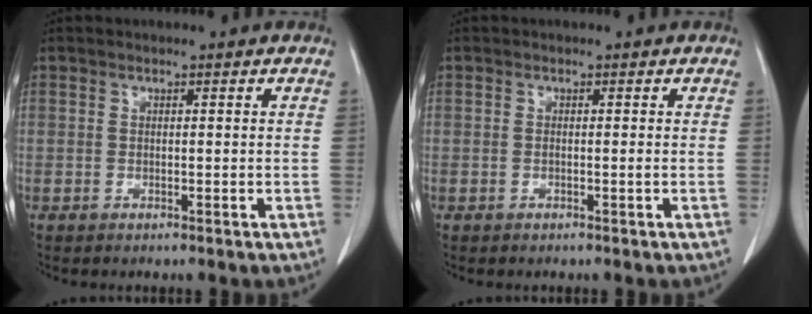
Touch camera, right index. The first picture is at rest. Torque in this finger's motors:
{"motor_torque": [-0.14, 0.11, 0.00, 0.00]}